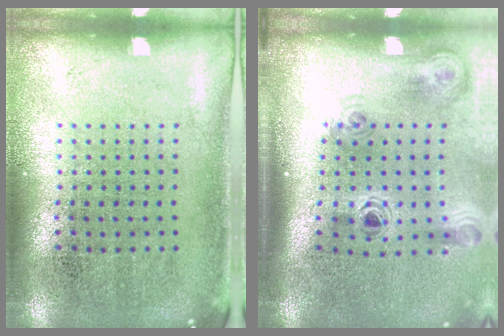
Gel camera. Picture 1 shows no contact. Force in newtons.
{"total": 1.6, "press": 1.3, "slide": 1.0}